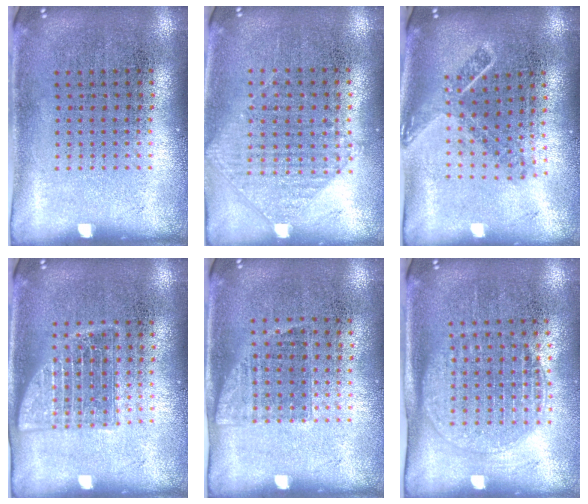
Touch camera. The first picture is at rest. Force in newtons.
{"total": 0.9, "press": 0.8, "slide": 0.3}
{"total": 1.8, "press": 1.3, "slide": 1.2}
{"total": 1.5, "press": 1.5, "slide": 0.3}
{"total": 1.0, "press": 0.8, "slide": 0.5}
{"total": 1.5, "press": 1.3, "slide": 0.8}